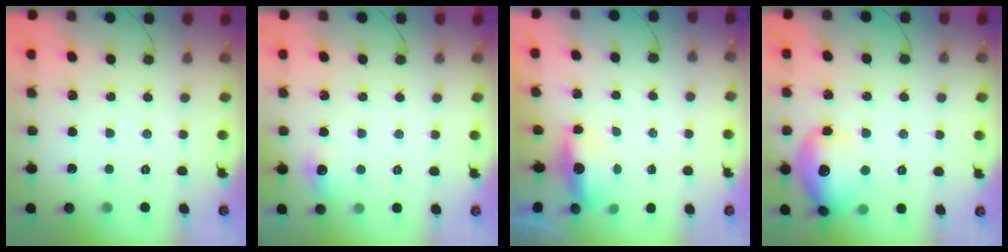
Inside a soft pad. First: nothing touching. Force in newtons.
{"total": 5.1, "press": 4.9, "slide": 1.2}
{"total": 6.2, "press": 4.3, "slide": 4.6}
{"total": 16.6, "press": 16.5, "slide": 1.7}